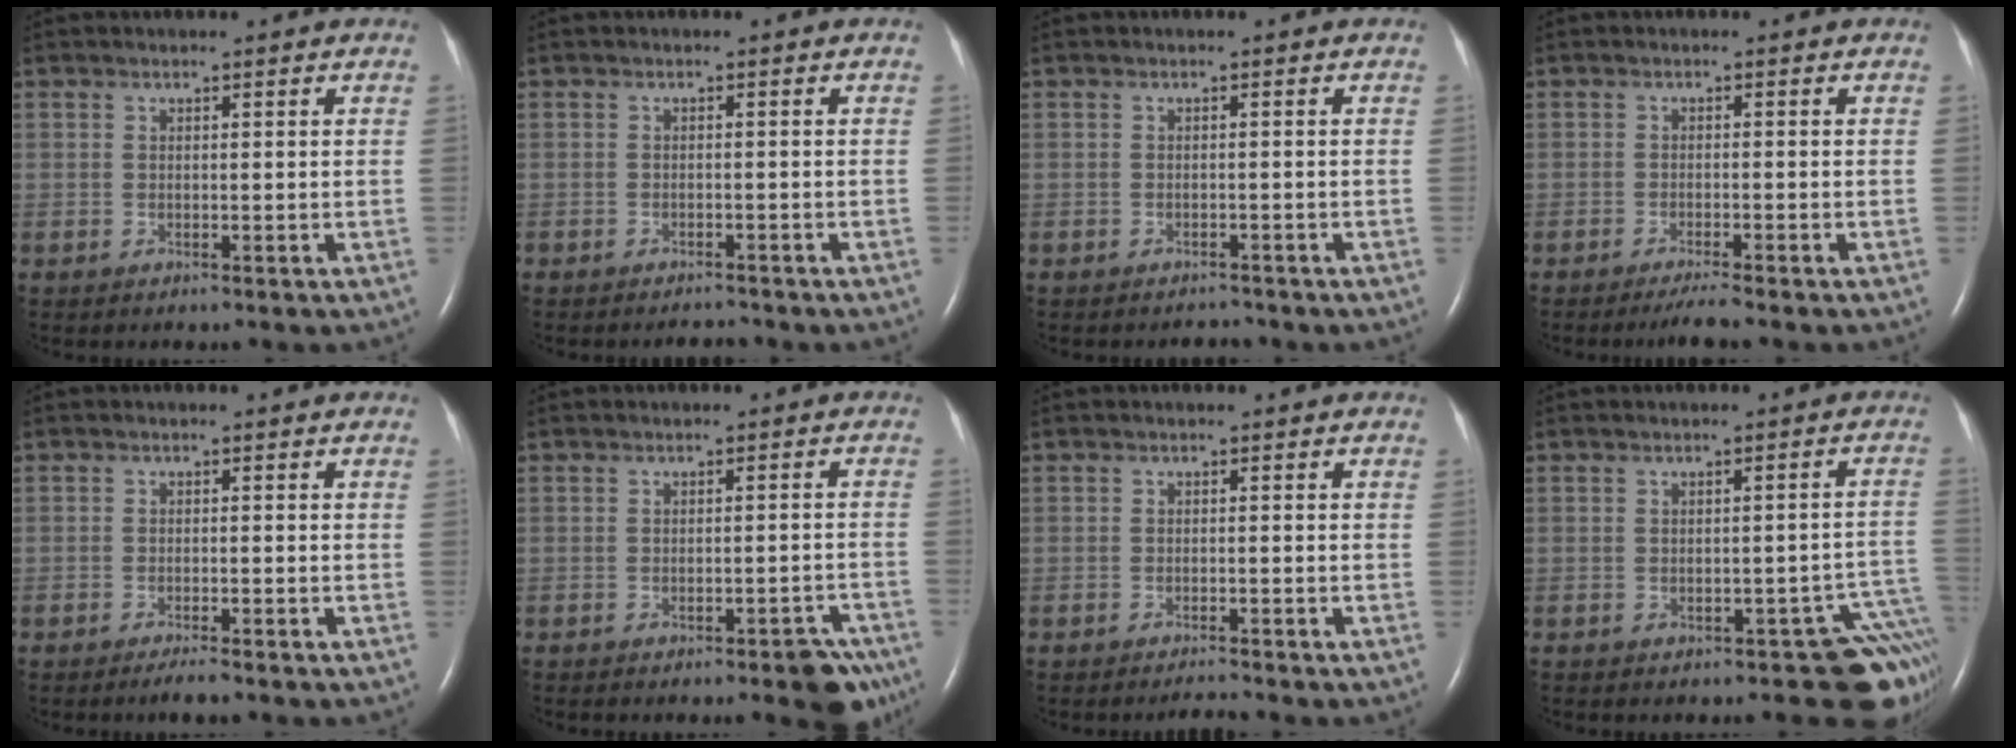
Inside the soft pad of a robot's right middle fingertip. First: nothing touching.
{"total": 1.6, "force": [-1.6, 0.4, 0.1], "torque": [-0.006, -0.006, -0.020]}
{"total": 1.3, "force": [-1.3, 0.5, 0.0], "torque": [-0.006, -0.003, -0.017]}
{"total": 2.8, "force": [-2.4, -0.4, 1.4], "torque": [-0.031, -0.008, -0.043]}
{"total": 2.1, "force": [-1.8, 0.1, 1.2], "torque": [-0.026, -0.005, -0.030]}
{"total": 5.6, "force": [-4.1, 1.5, 3.5], "torque": [-0.023, 0.011, -0.047]}
{"total": 1.5, "force": [-1.4, -0.3, 0.2], "torque": [-0.007, -0.009, -0.021]}
{"total": 6.4, "force": [-4.7, 2.1, 3.9], "torque": [-0.017, 0.021, -0.053]}